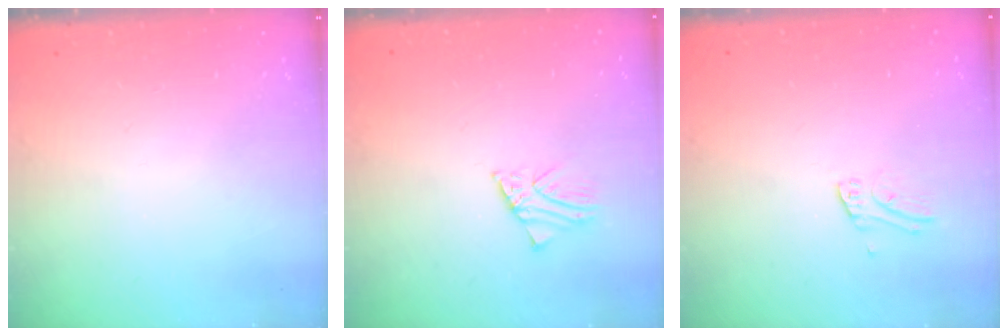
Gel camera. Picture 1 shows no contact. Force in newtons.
{"total": 1.5, "press": 1.5, "slide": 0.1}
{"total": 4.7, "press": 4.6, "slide": 0.6}